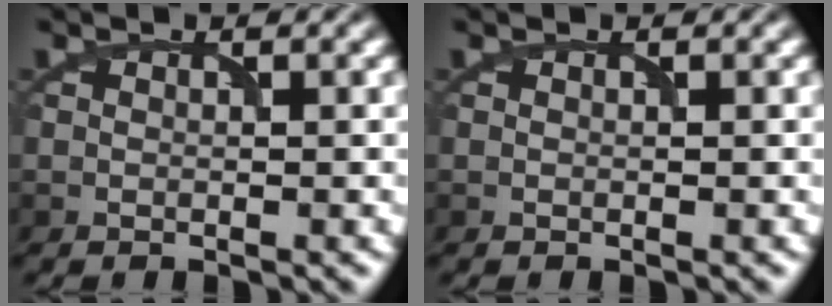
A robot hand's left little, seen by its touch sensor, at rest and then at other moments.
{"total": 0.0}